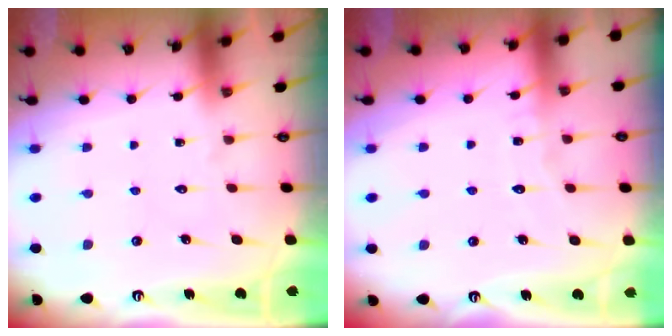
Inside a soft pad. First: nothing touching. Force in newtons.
{"total": 4.1, "press": 4.1, "slide": 0.4}